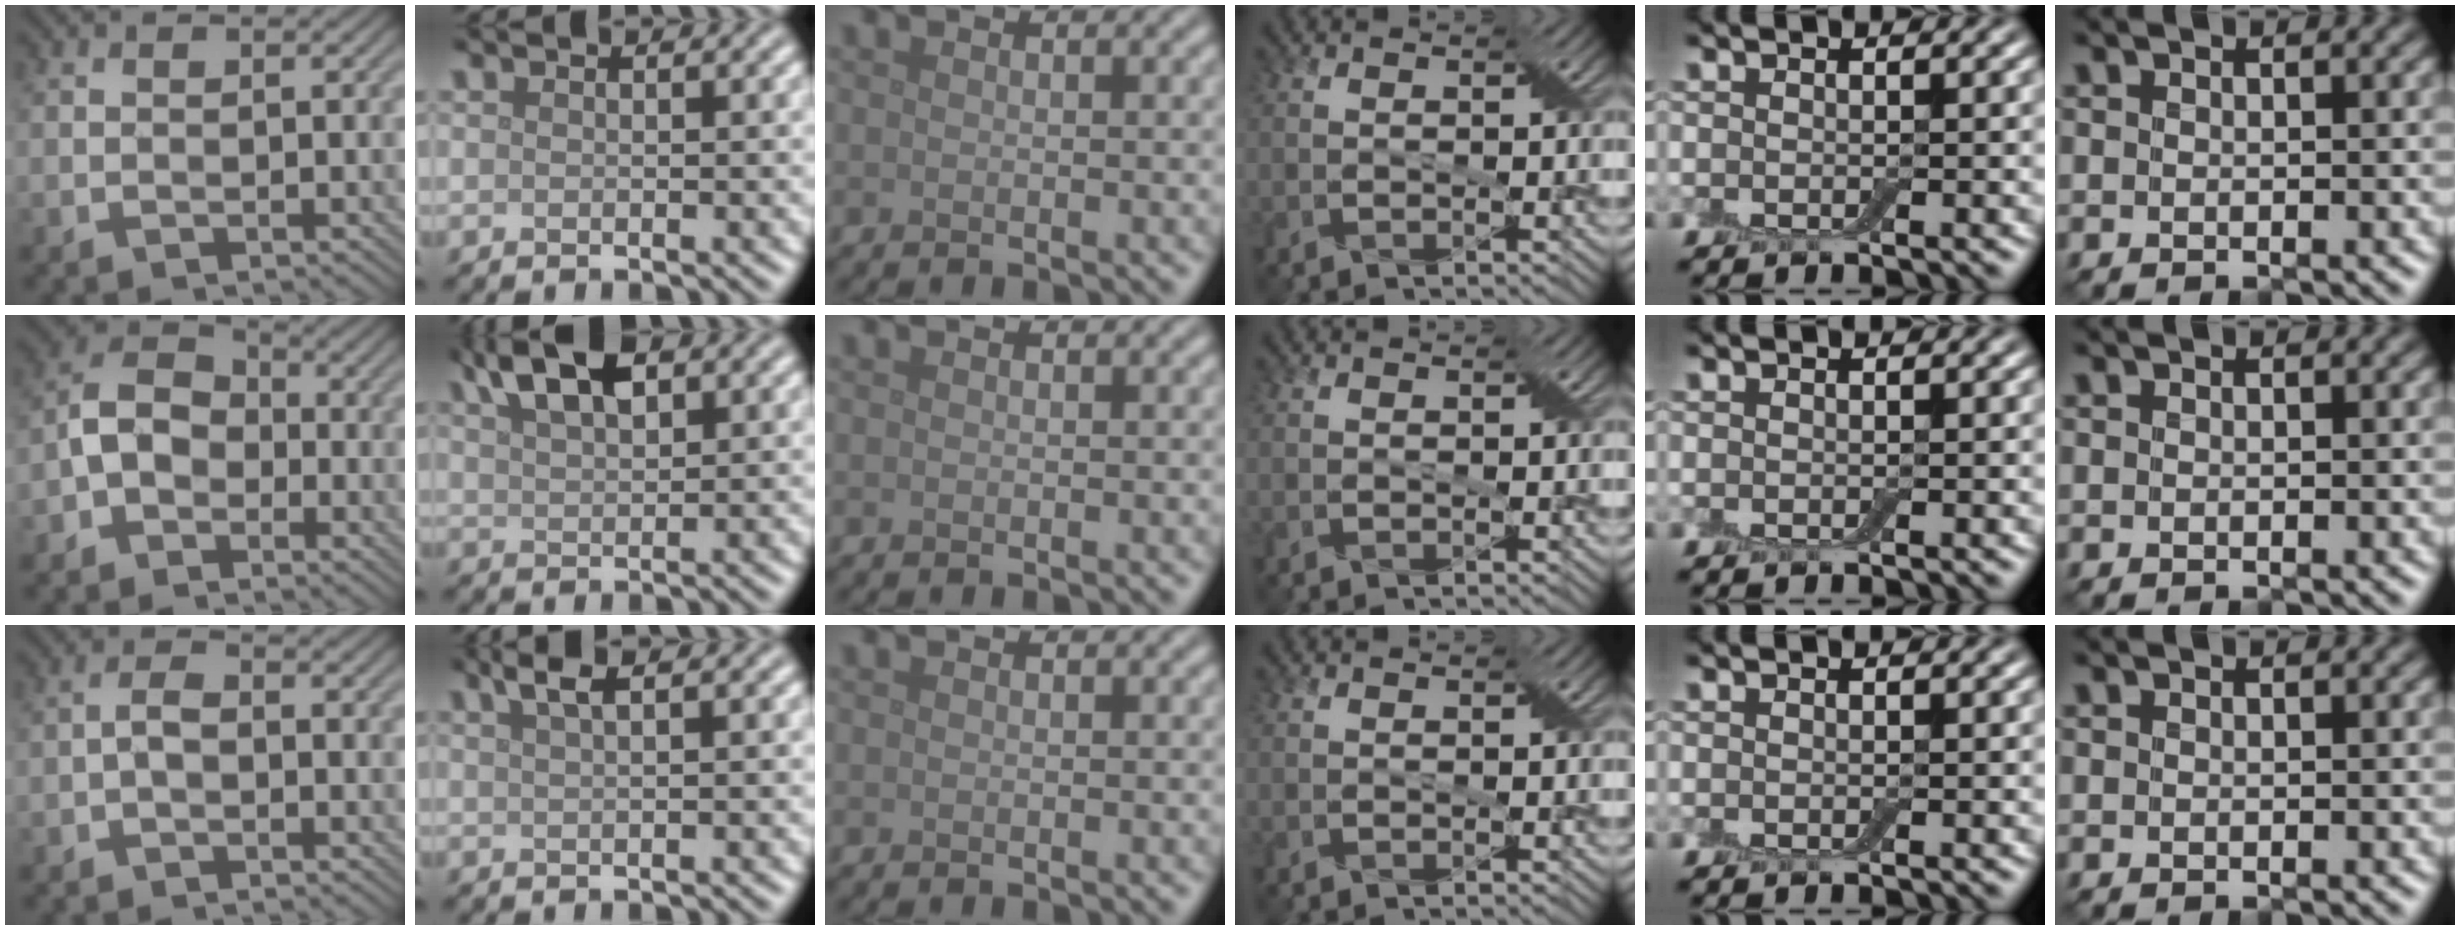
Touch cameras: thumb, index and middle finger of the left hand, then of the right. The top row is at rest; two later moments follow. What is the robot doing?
{"motion": "shake", "object": "box of matches"}